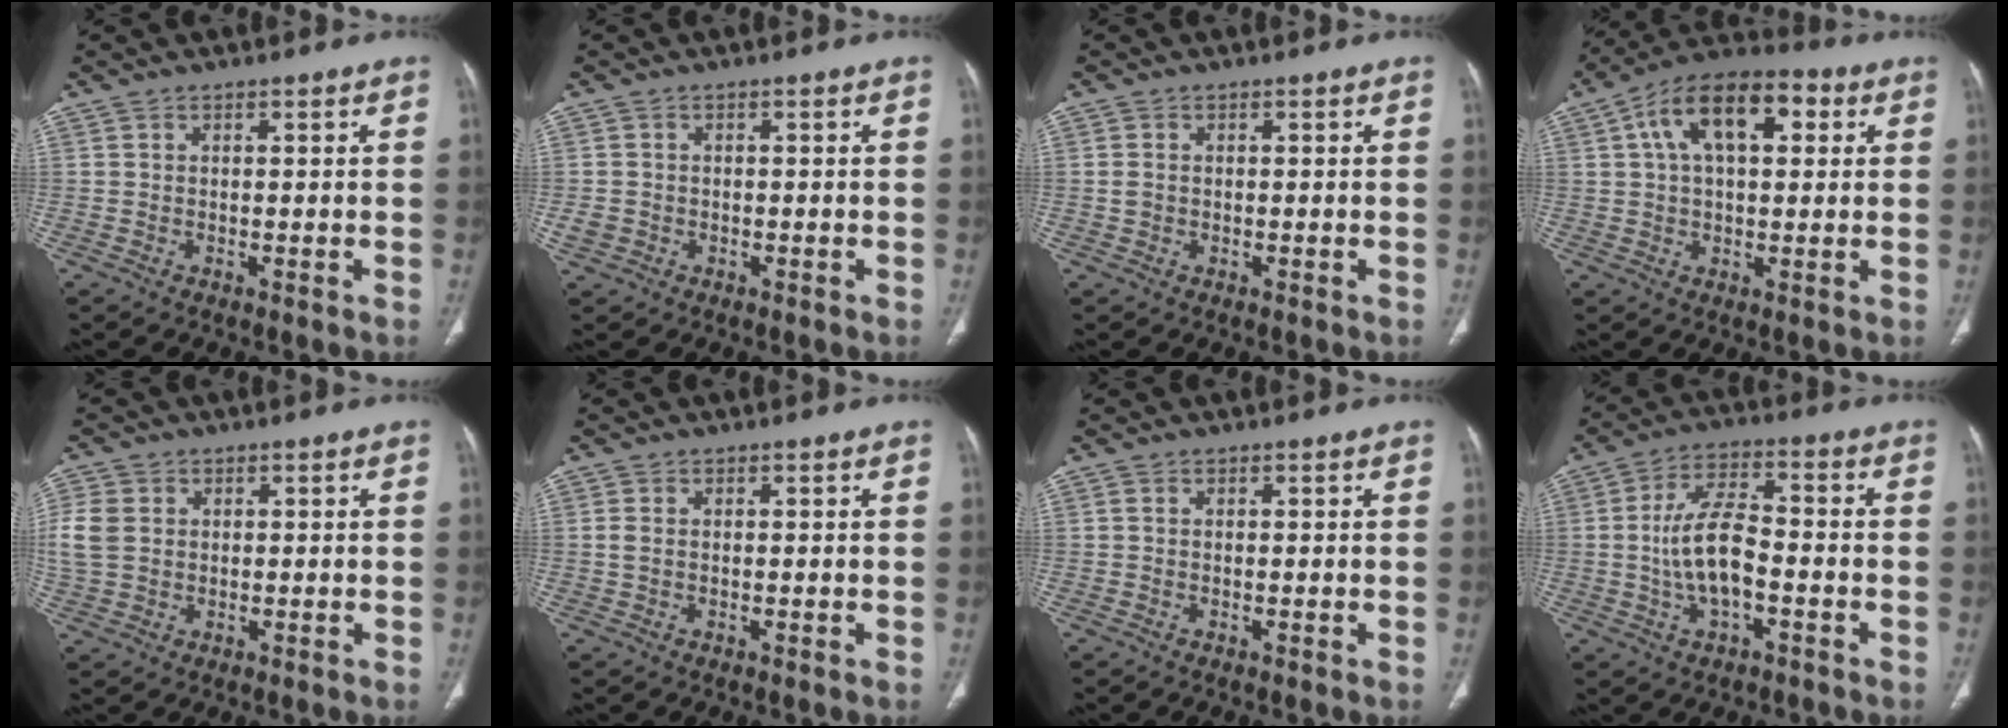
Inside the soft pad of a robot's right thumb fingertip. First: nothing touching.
{"total": 2.1, "force": [-0.6, 1.9, 0.7], "torque": [-0.014, 0.005, -0.010]}
{"total": 1.4, "force": [0.0, 1.1, 0.8], "torque": [-0.014, 0.002, 0.002]}
{"total": 14.7, "force": [4.5, 7.9, 11.6], "torque": [-0.177, 0.025, 0.065]}
{"total": 6.8, "force": [0.8, 5.4, 4.1], "torque": [-0.105, 0.008, 0.016]}
{"total": 1.4, "force": [0.0, 0.9, 1.1], "torque": [-0.028, 0.002, -0.001]}
{"total": 0.0}
{"total": 10.5, "force": [-2.0, 4.9, 9.0], "torque": [-0.170, 0.027, -0.041]}